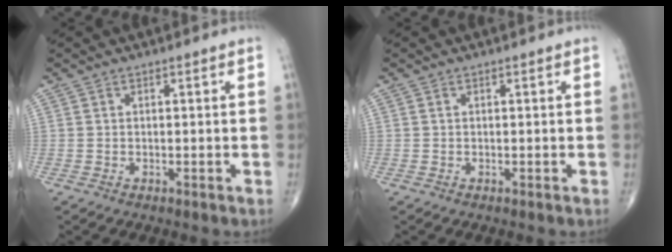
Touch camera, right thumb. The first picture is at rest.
{"total": 0.0}